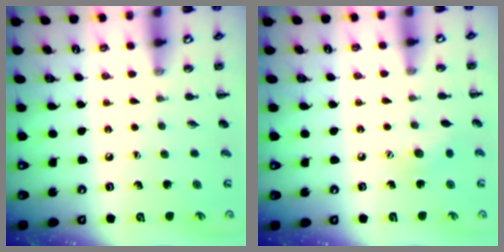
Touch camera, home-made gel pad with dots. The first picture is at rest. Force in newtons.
{"total": 6.7, "press": 6.6, "slide": 1.0}